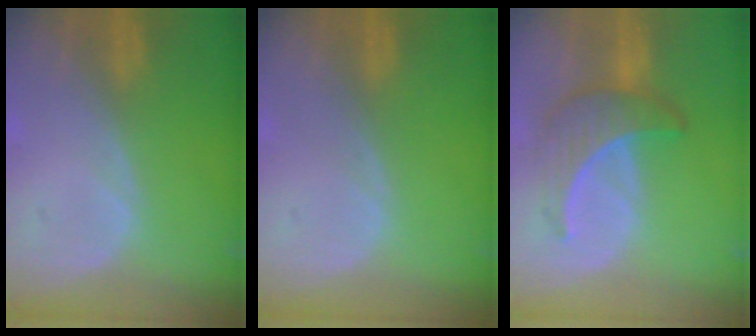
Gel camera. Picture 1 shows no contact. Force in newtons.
{"total": 0.0}
{"total": 6.5, "press": 6.3, "slide": 1.4}